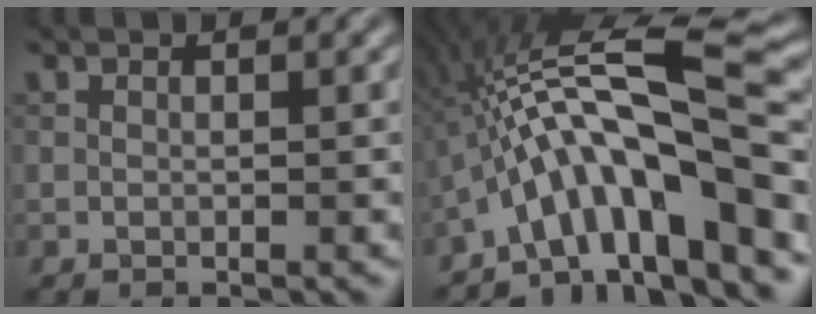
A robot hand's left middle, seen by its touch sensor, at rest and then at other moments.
{"total": 13.6, "force": [-4.0, 3.1, 12.6], "torque": [-0.201, 0.029, -0.067]}